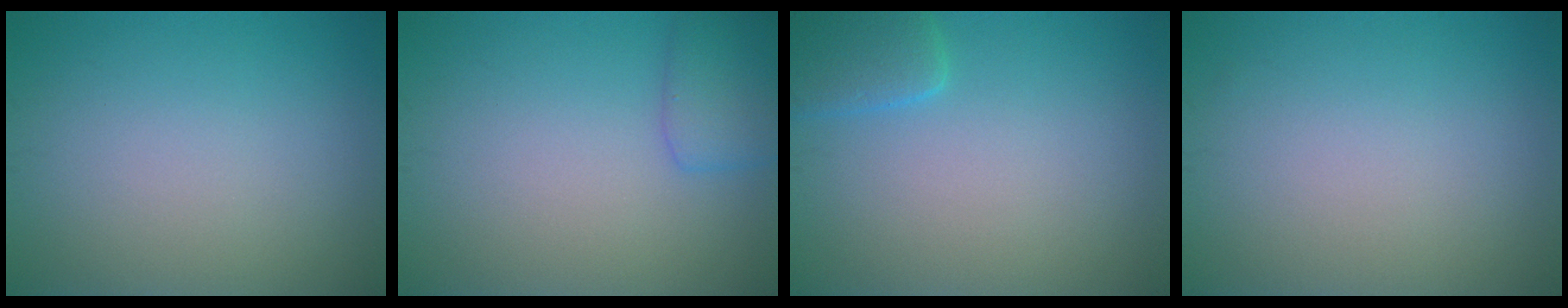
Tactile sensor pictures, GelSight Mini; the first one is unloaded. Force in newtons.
{"total": 2.4, "press": 2.4, "slide": 0.1}
{"total": 2.6, "press": 2.6, "slide": 0.3}
{"total": 0.0}